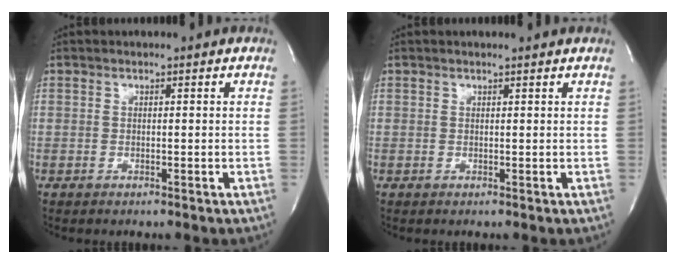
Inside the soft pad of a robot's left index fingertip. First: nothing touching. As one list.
[{"total": 1.8, "force": [1.7, -0.1, 0.4], "torque": [-0.010, 0.003, 0.019]}]